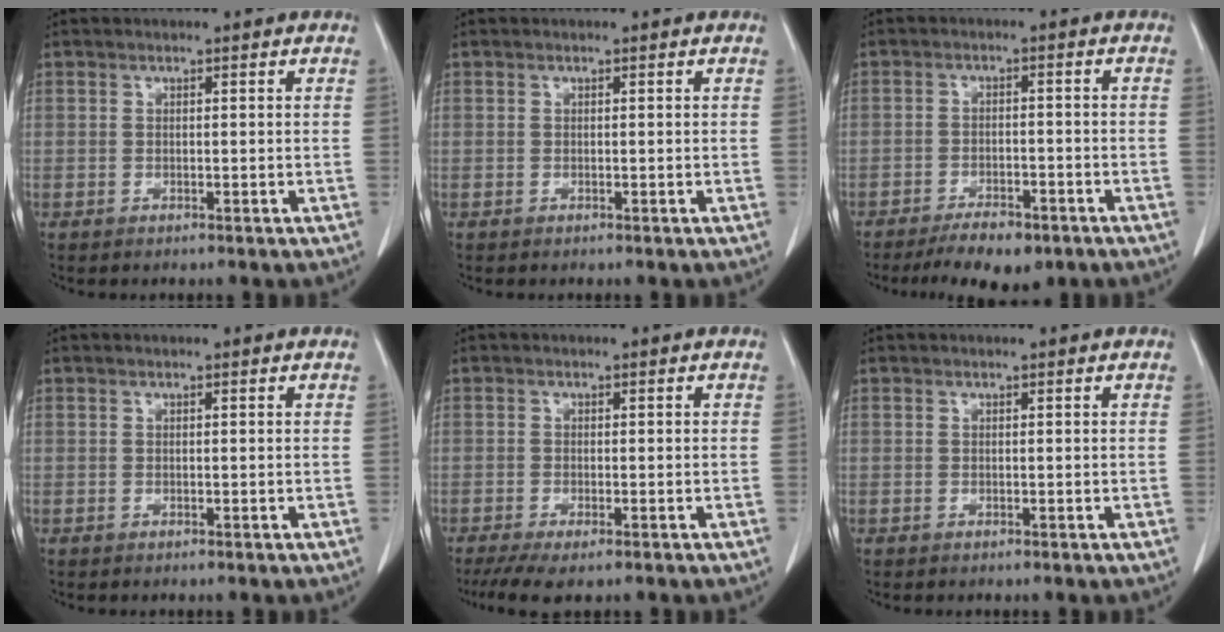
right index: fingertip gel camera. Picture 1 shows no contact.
{"total": 0.0}
{"total": 7.5, "force": [-5.6, 2.6, 4.3], "torque": [-0.066, -0.006, -0.086]}
{"total": 0.0}
{"total": 5.6, "force": [-3.9, 1.4, 3.7], "torque": [-0.061, -0.015, -0.061]}
{"total": 0.0}